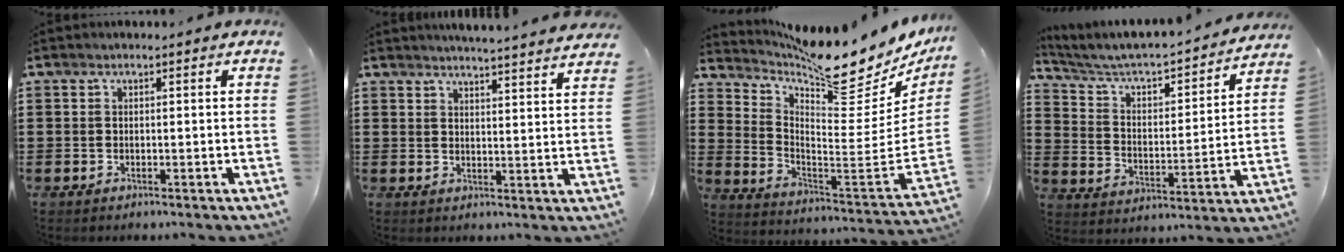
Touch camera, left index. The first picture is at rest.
{"total": 4.0, "force": [3.9, -0.8, 0.3], "torque": [-0.013, -0.029, 0.066]}
{"total": 10.3, "force": [9.1, 1.5, 4.6], "torque": [-0.092, -0.095, 0.149]}
{"total": 4.1, "force": [3.6, 1.2, 1.6], "torque": [-0.054, -0.033, 0.050]}